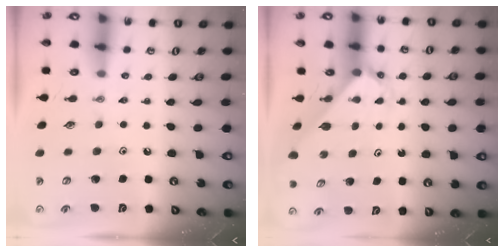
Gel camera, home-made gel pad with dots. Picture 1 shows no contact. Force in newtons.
{"total": 2.3, "press": 2.3, "slide": 0.2}